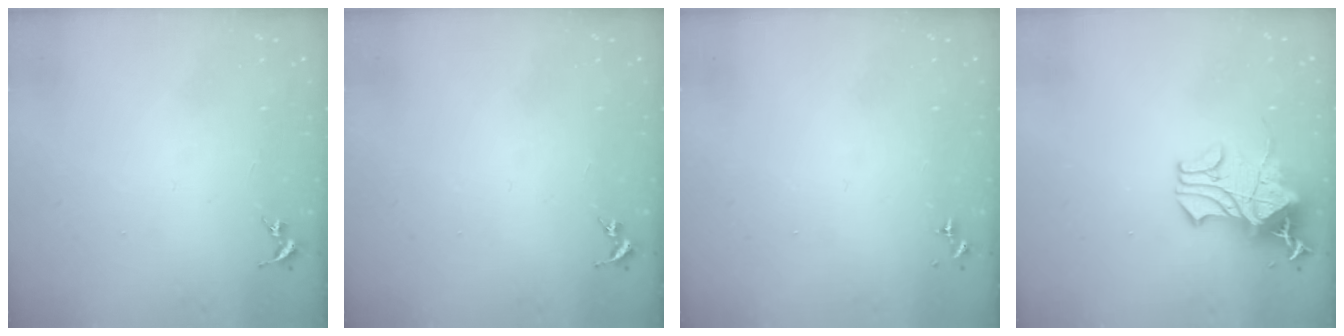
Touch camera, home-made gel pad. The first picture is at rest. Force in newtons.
{"total": 0.0}
{"total": 0.0}
{"total": 15.9, "press": 15.9, "slide": 0.4}